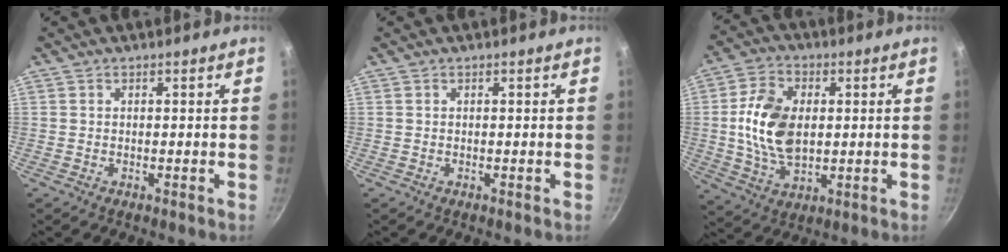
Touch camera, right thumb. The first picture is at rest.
{"total": 0.0}
{"total": 13.4, "force": [0.9, 8.3, 10.4], "torque": [-0.187, -0.001, 0.020]}